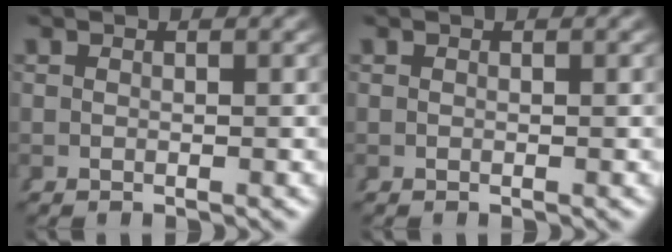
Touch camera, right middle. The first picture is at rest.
{"total": 0.0}